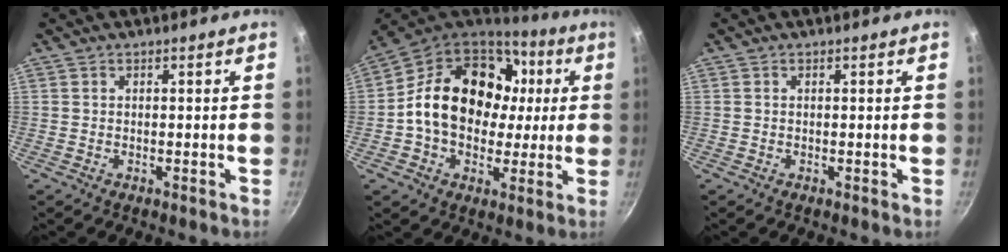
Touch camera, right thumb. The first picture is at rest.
{"total": 23.1, "force": [2.5, 17.3, 15.0], "torque": [-0.234, 0.031, 0.035]}
{"total": 0.0}